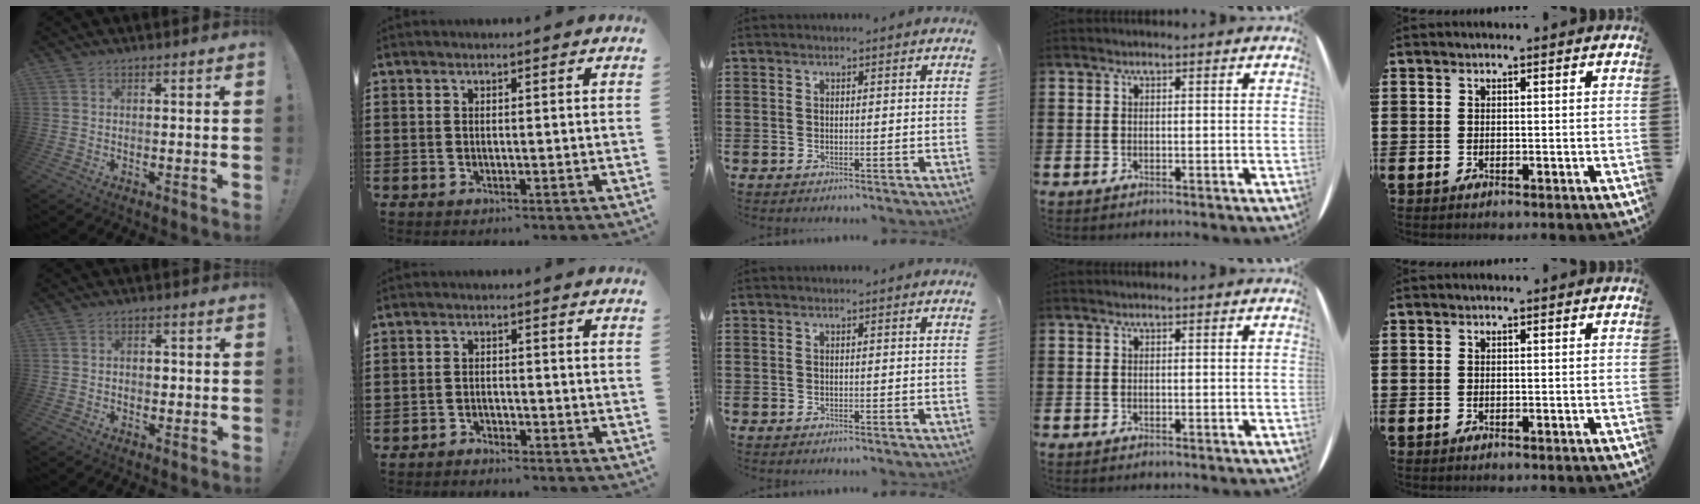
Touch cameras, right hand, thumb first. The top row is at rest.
{"thumb": {"total": 1.5, "force": [-0.5, 1.3, 0.6], "torque": [-0.016, 0.006, -0.009]}, "index": {"total": 1.6, "force": [-1.6, 0.2, 0.0], "torque": [-0.008, 0.001, -0.036]}}